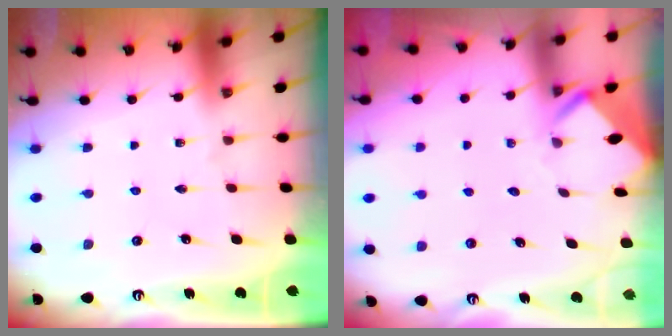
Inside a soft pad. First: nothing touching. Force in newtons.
{"total": 3.5, "press": 3.5, "slide": 0.1}